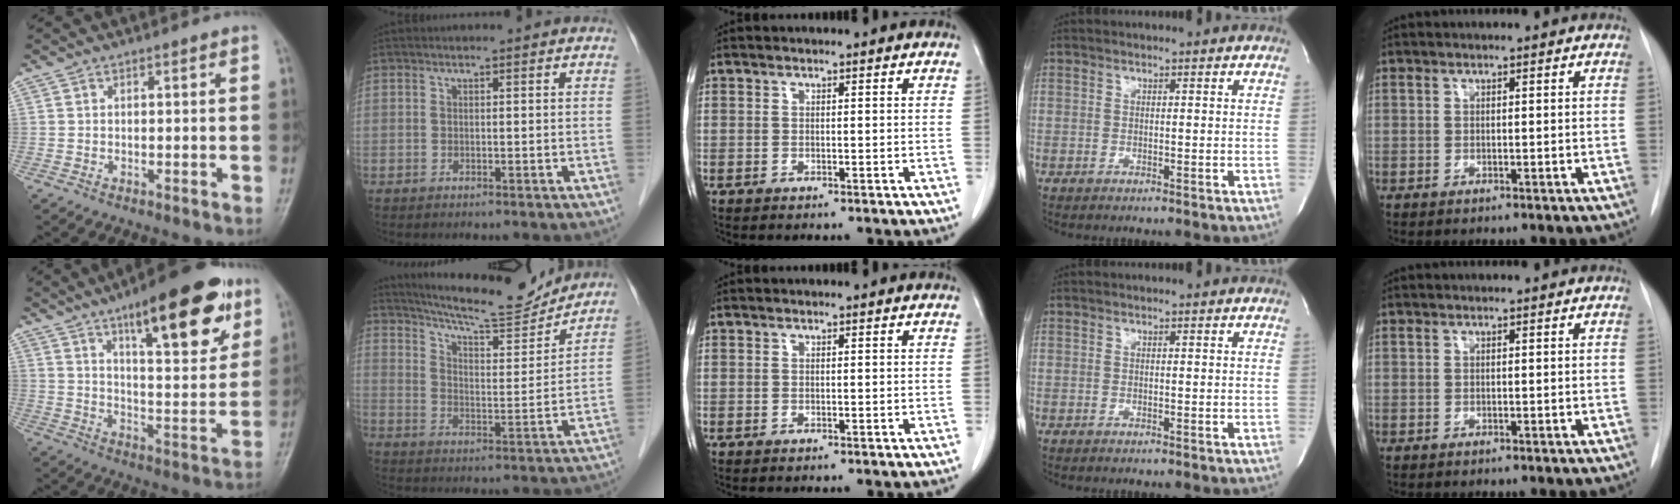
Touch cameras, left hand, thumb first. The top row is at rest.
{"thumb": {"total": 20.7, "force": [11.4, 6.5, 16.0], "torque": [-0.194, -0.044, 0.169]}, "index": {"total": 15.6, "force": [14.7, 1.5, 4.9], "torque": [-0.086, -0.008, 0.221]}}